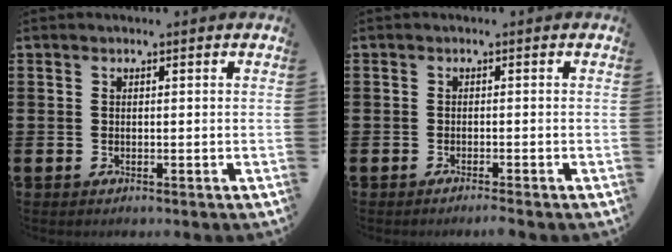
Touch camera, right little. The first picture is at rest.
{"total": 0.8, "force": [-0.6, -0.1, 0.4], "torque": [-0.006, -0.004, -0.012]}